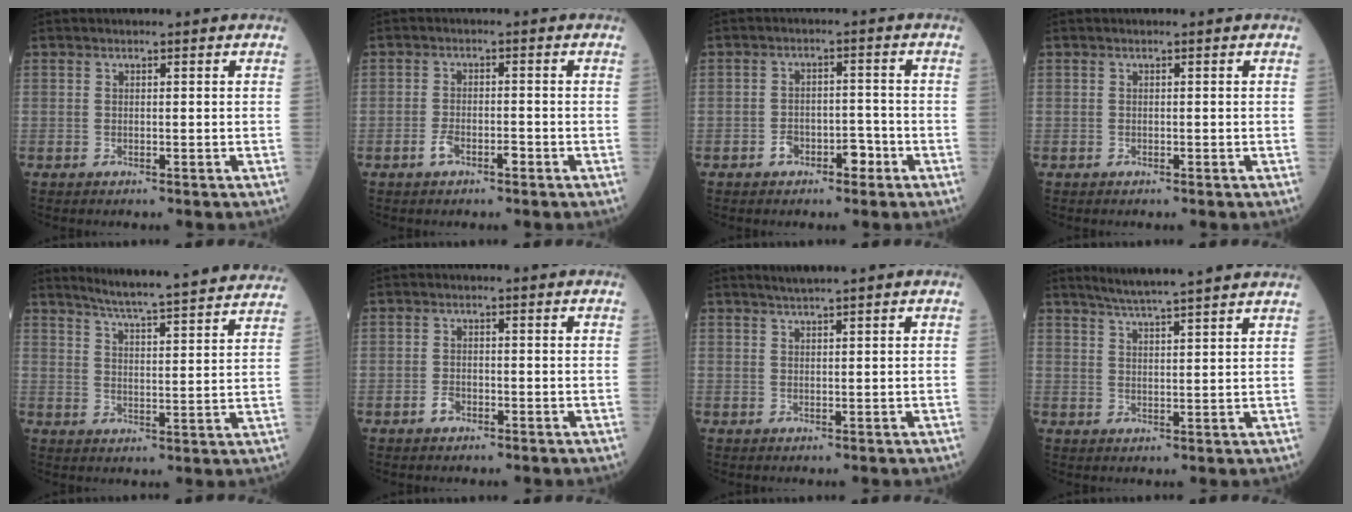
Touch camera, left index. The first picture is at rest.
{"total": 2.8, "force": [-1.7, 1.0, 2.0], "torque": [-0.038, 0.004, -0.031]}
{"total": 3.8, "force": [-2.2, 2.3, 2.1], "torque": [-0.030, 0.016, -0.034]}
{"total": 0.0}
{"total": 21.3, "force": [19.8, -0.3, 7.9], "torque": [-0.123, -0.037, 0.248]}
{"total": 1.7, "force": [-1.1, 1.0, 0.9], "torque": [-0.020, 0.003, -0.020]}
{"total": 1.9, "force": [1.6, -0.7, 0.8], "torque": [-0.013, 0.002, 0.032]}
{"total": 11.0, "force": [9.8, -0.7, 5.0], "torque": [-0.081, 0.018, 0.129]}